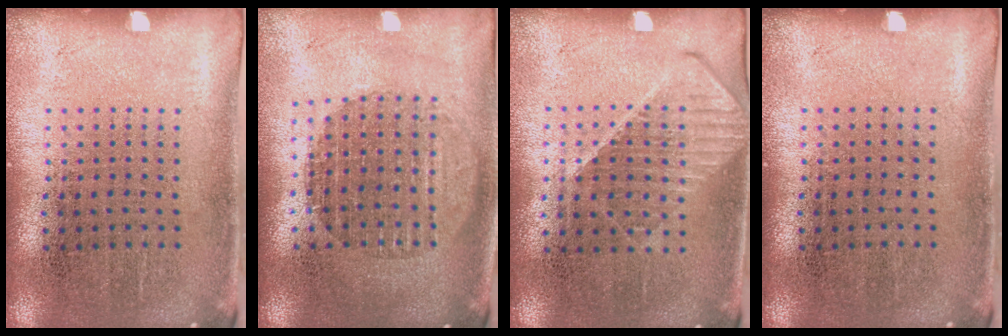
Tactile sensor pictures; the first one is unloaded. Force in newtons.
{"total": 1.8, "press": 1.5, "slide": 1.0}
{"total": 1.1, "press": 1.1, "slide": 0.4}
{"total": 0.0}